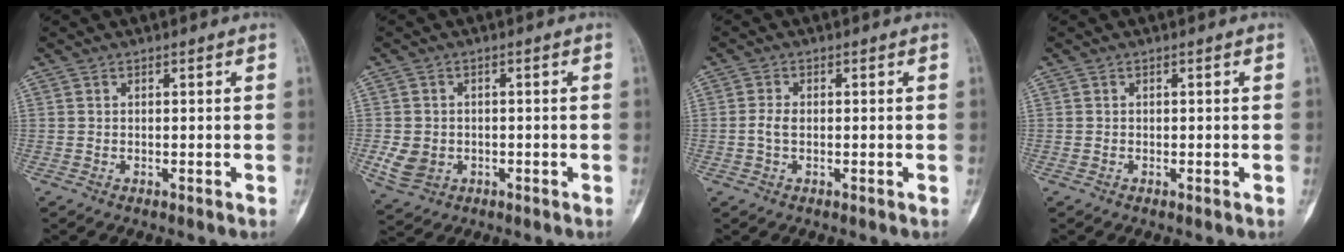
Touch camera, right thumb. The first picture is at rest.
{"total": 5.3, "force": [-1.0, 4.4, 2.7], "torque": [-0.039, 0.004, -0.009]}
{"total": 2.3, "force": [-0.3, 1.3, 1.8], "torque": [-0.042, 0.004, -0.008]}
{"total": 0.0}